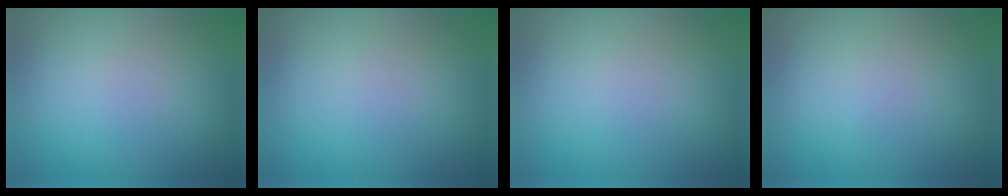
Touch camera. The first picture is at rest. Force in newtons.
{"total": 0.0}
{"total": 0.0}
{"total": 0.0}